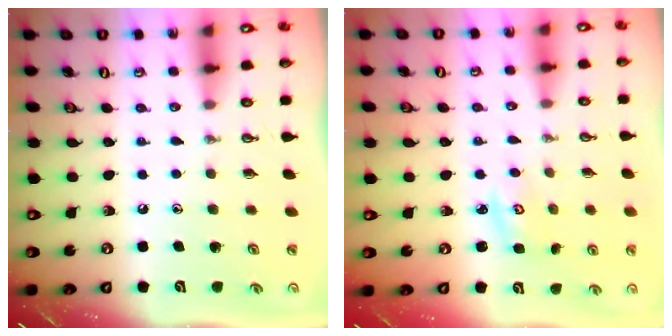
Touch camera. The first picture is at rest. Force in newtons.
{"total": 3.0, "press": 3.0, "slide": 0.4}